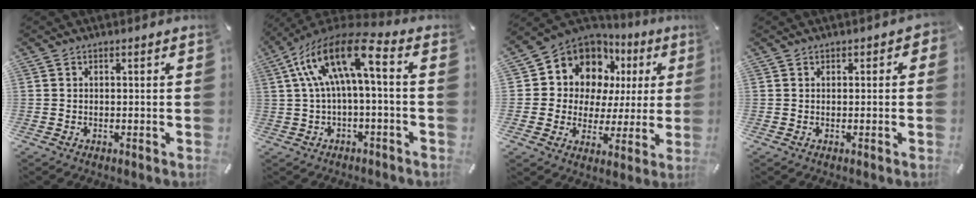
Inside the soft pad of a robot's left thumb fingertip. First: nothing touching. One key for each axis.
{"total": 16.1, "fx": 2.9, "fy": 5.8, "fz": 14.7, "tx": -0.298, "ty": -0.002, "tz": 0.046}
{"total": 12.1, "fx": 6.7, "fy": 9.6, "fz": 3.0, "tx": -0.062, "ty": -0.059, "tz": 0.129}
{"total": 1.0, "fx": 0.2, "fy": 1.0, "fz": 0.3, "tx": 0.010, "ty": -0.001, "tz": -0.002}